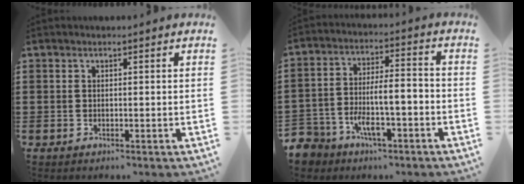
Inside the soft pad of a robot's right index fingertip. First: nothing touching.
{"total": 7.5, "force": [-4.3, 3.4, 5.1], "torque": [-0.114, -0.004, -0.087]}